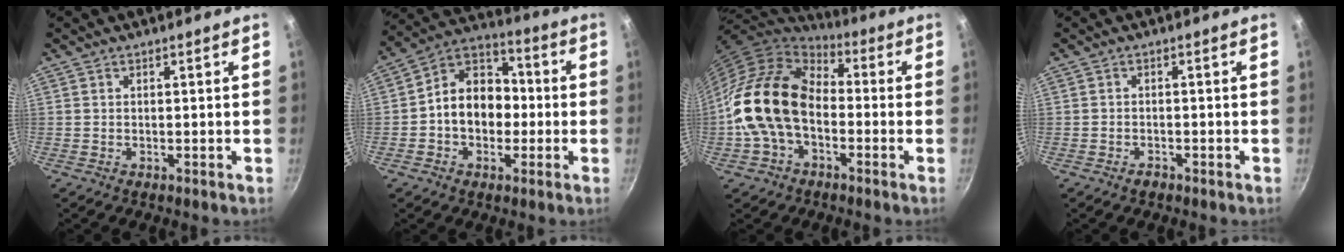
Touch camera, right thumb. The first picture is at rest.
{"total": 12.8, "force": [-1.2, 9.9, 8.1], "torque": [-0.082, 0.039, -0.041]}
{"total": 17.6, "force": [-2.7, 12.1, 12.5], "torque": [-0.204, 0.046, -0.064]}
{"total": 1.4, "force": [-1.1, 0.7, 0.5], "torque": [-0.010, 0.012, -0.017]}